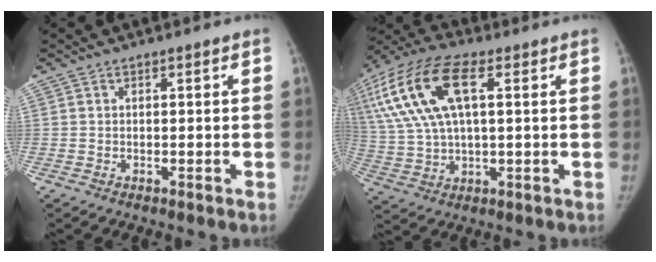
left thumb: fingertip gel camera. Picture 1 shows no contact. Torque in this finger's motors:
{"motor_torque": [0.41, 1.35, 1.41, -1.36, 0.24]}